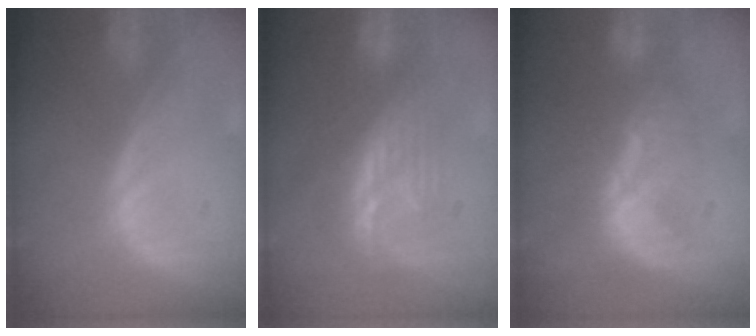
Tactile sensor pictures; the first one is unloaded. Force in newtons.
{"total": 8.3, "press": 7.1, "slide": 4.3}
{"total": 8.1, "press": 7.4, "slide": 3.4}